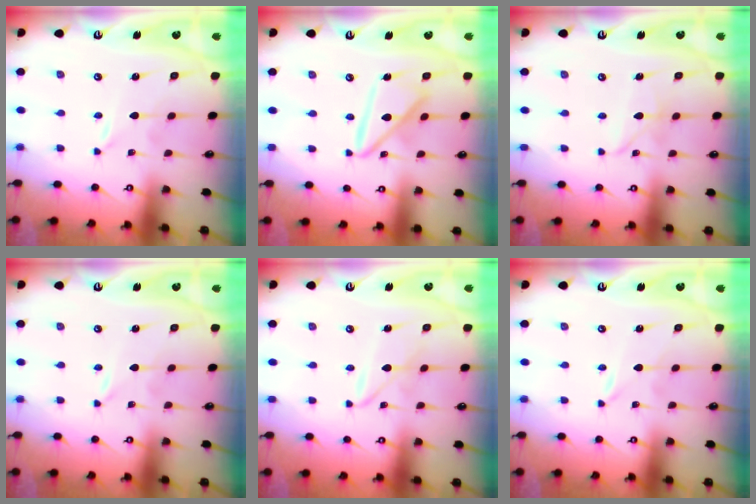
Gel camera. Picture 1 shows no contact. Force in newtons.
{"total": 14.2, "press": 14.1, "slide": 1.5}
{"total": 4.0, "press": 4.0, "slide": 0.2}
{"total": 0.0}
{"total": 3.0, "press": 2.9, "slide": 0.3}
{"total": 0.0}